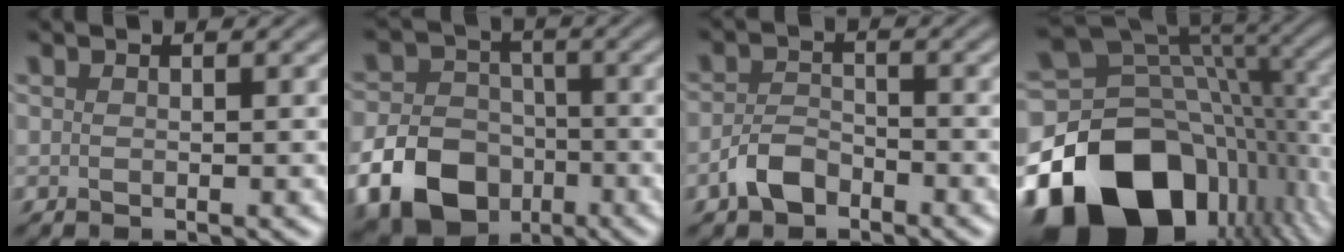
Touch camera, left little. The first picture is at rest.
{"total": 12.7, "force": [-6.1, 9.8, 5.3], "torque": [-0.094, -0.052, -0.131]}
{"total": 2.9, "force": [-2.0, 1.5, 1.5], "torque": [-0.031, 0.007, -0.045]}
{"total": 19.3, "force": [-7.1, 13.4, 12.0], "torque": [-0.248, -0.015, -0.134]}